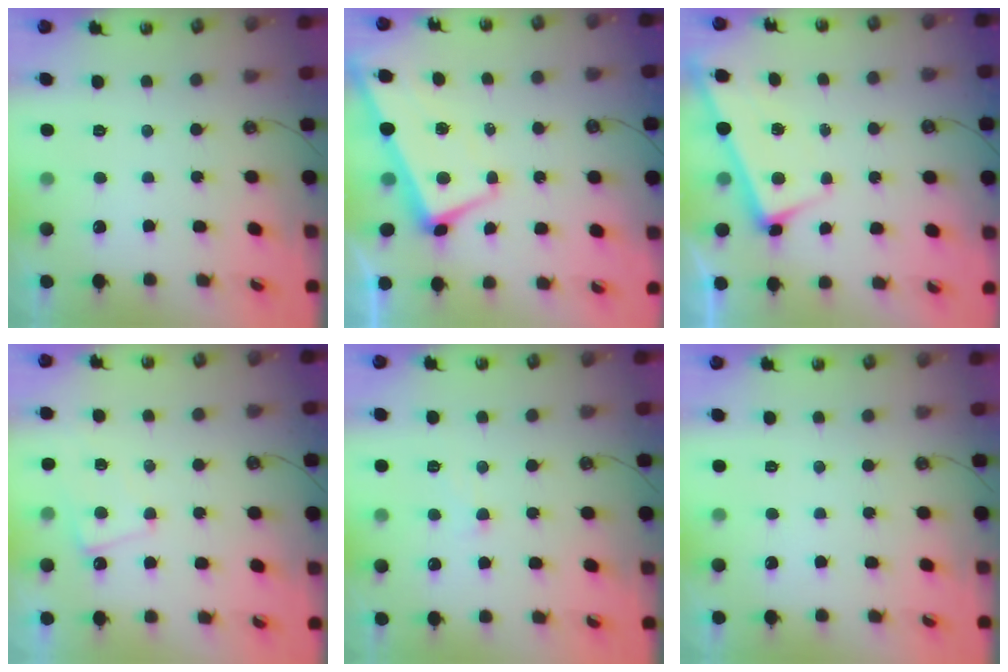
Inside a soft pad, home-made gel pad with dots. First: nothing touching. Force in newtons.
{"total": 1.1, "press": 0.6, "slide": 0.9}
{"total": 2.4, "press": 2.4, "slide": 0.1}
{"total": 1.6, "press": 1.5, "slide": 0.5}
{"total": 0.9, "press": 0.8, "slide": 0.5}
{"total": 0.0}